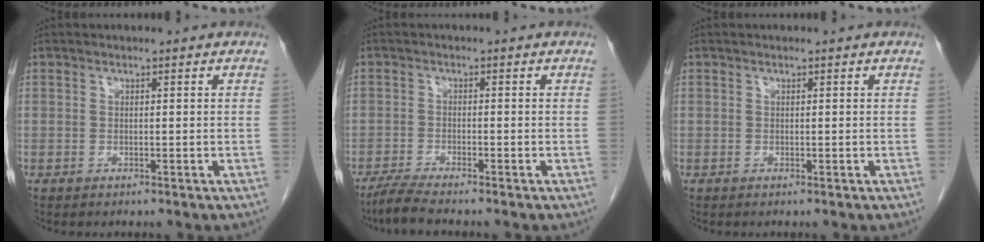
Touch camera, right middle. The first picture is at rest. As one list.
[{"total": 3.8, "force": [-3.3, -0.4, 1.8], "torque": [-0.044, -0.016, -0.066]}, {"total": 0.0}]